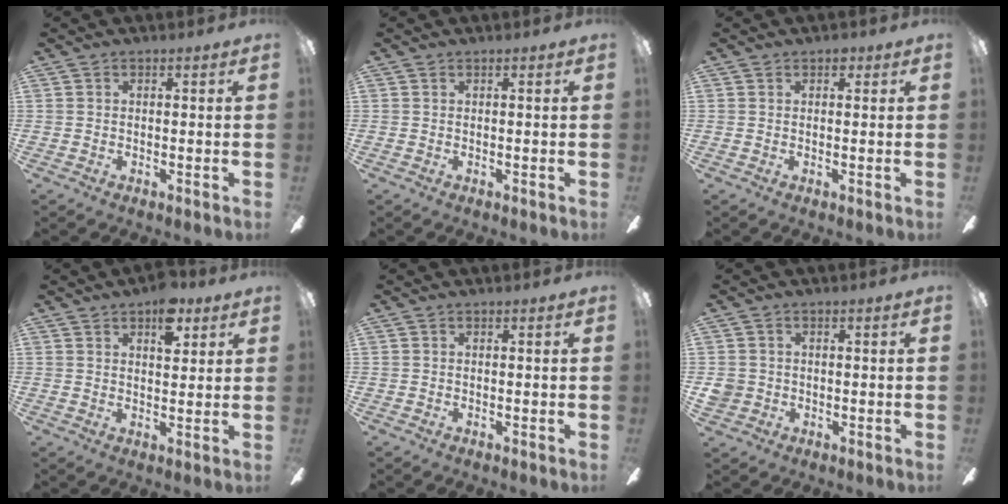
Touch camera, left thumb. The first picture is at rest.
{"total": 0.0}
{"total": 1.4, "force": [0.7, 1.0, 0.6], "torque": [0.003, -0.002, 0.008]}
{"total": 8.1, "force": [4.8, 4.2, 5.1], "torque": [-0.053, -0.020, 0.077]}
{"total": 0.0}
{"total": 3.3, "force": [-0.5, 3.1, 0.8], "torque": [-0.016, 0.008, -0.009]}